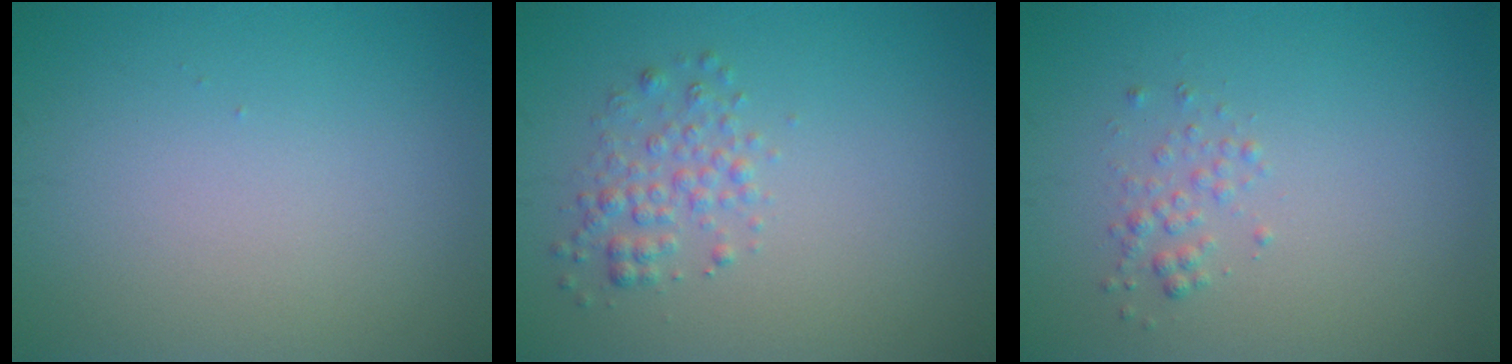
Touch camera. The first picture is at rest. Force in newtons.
{"total": 2.0, "press": 2.0, "slide": 0.1}
{"total": 1.2, "press": 1.2, "slide": 0.1}